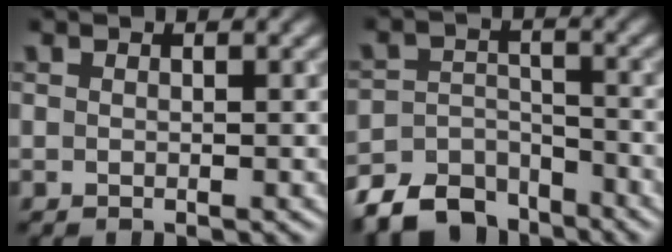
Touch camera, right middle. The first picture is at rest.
{"total": 7.4, "force": [-6.2, 3.4, 2.0], "torque": [-0.019, -0.010, -0.099]}